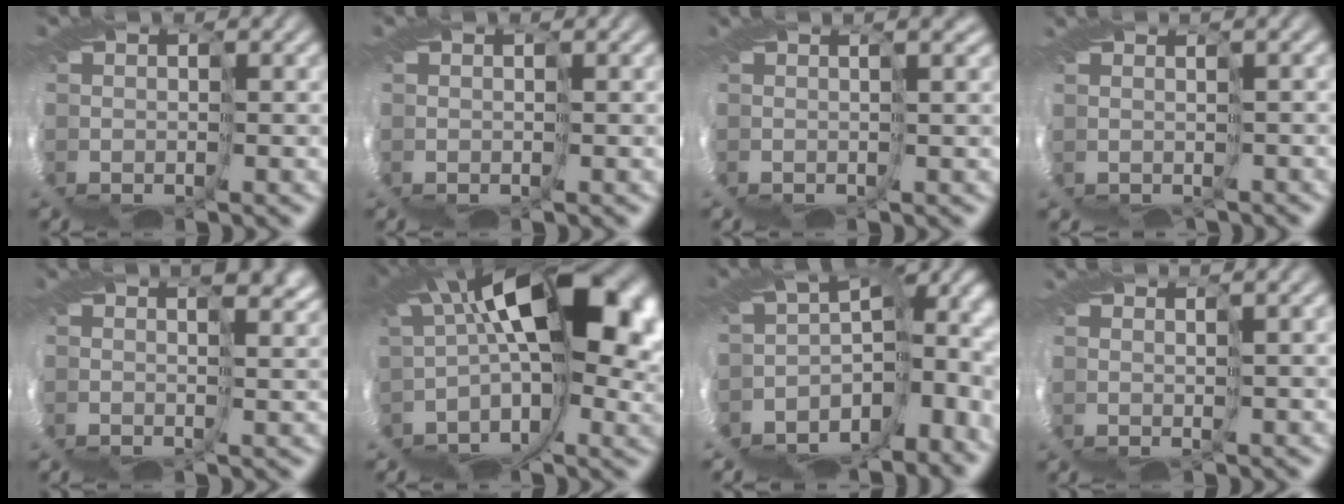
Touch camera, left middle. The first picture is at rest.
{"total": 0.0}
{"total": 3.1, "force": [-0.1, -2.6, -1.7], "torque": [0.024, -0.004, 0.010]}
{"total": 2.5, "force": [-1.8, -0.9, -1.5], "torque": [0.017, -0.019, -0.004]}
{"total": 2.5, "force": [1.9, -0.2, 1.6], "torque": [-0.026, -0.001, 0.041]}
{"total": 8.9, "force": [1.3, 1.7, 8.7], "torque": [-0.135, 0.014, 0.023]}
{"total": 5.5, "force": [-3.2, 2.0, 4.1], "torque": [-0.081, -0.024, -0.025]}
{"total": 2.5, "force": [1.6, -1.9, -0.6], "torque": [0.014, -0.004, 0.035]}